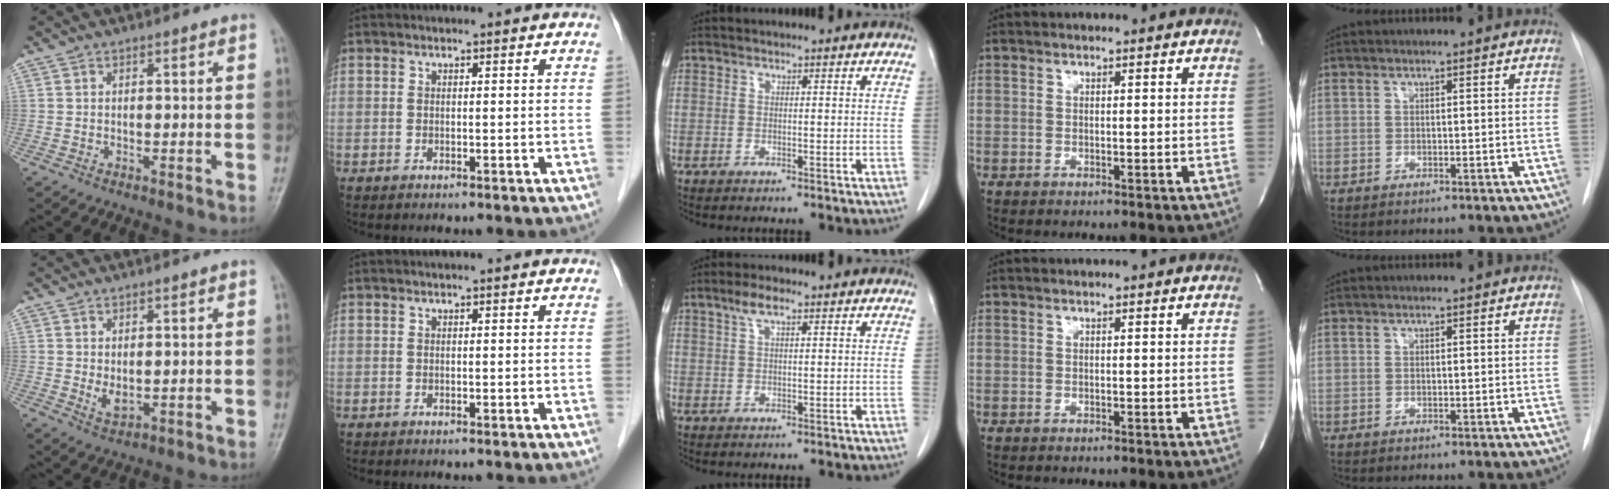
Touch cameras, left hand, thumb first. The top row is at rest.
{"thumb": {"total": 3.4, "force": [0.7, 1.8, 2.8], "torque": [-0.043, -0.012, 0.018]}, "middle": {"total": 2.6, "force": [1.5, 0.6, 2.0], "torque": [-0.046, 0.009, 0.032]}}